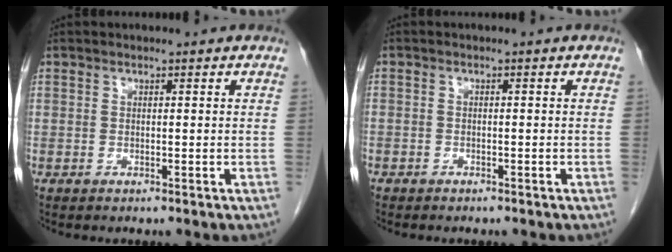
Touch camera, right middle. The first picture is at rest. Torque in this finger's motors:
{"motor_torque": [1.06, -1.08, 0.00, -0.18]}